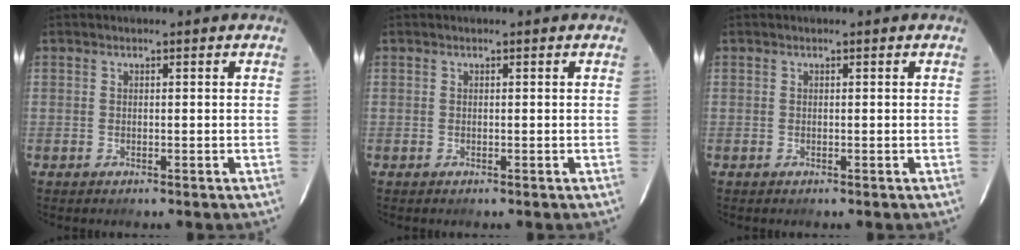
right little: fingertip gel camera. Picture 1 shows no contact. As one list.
[{"total": 0.0}, {"total": 0.0}]